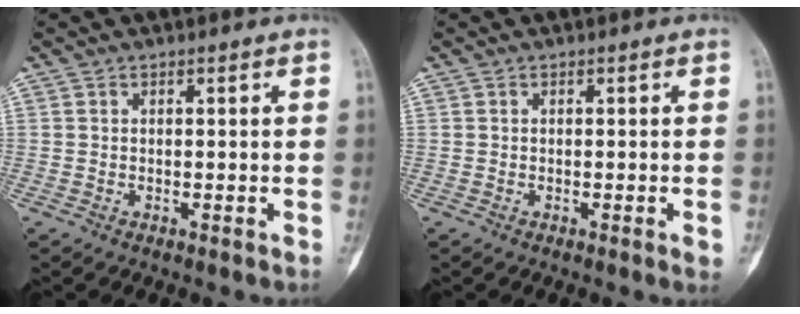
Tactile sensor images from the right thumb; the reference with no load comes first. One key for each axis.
{"total": 1.2, "fx": -0.4, "fy": 0.1, "fz": 1.1, "tx": -0.013, "ty": -0.003, "tz": -0.004}